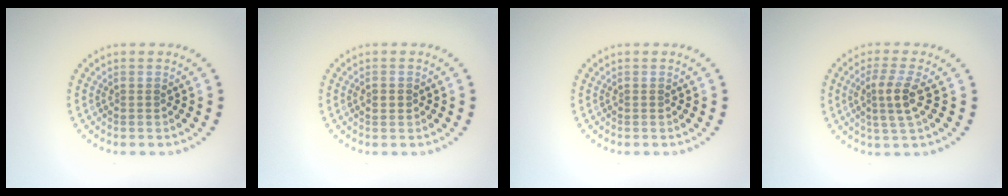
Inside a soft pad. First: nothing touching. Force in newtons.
{"total": 1.3, "press": 1.3, "slide": 0.0}
{"total": 0.0}
{"total": 2.9, "press": 2.5, "slide": 1.5}